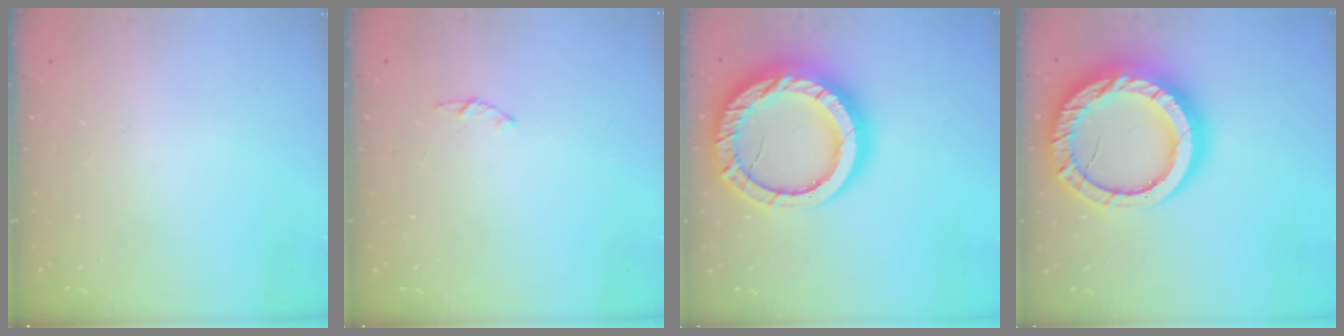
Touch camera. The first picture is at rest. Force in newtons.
{"total": 1.0, "press": 0.9, "slide": 0.3}
{"total": 25.1, "press": 25.0, "slide": 2.5}
{"total": 25.1, "press": 25.0, "slide": 2.5}